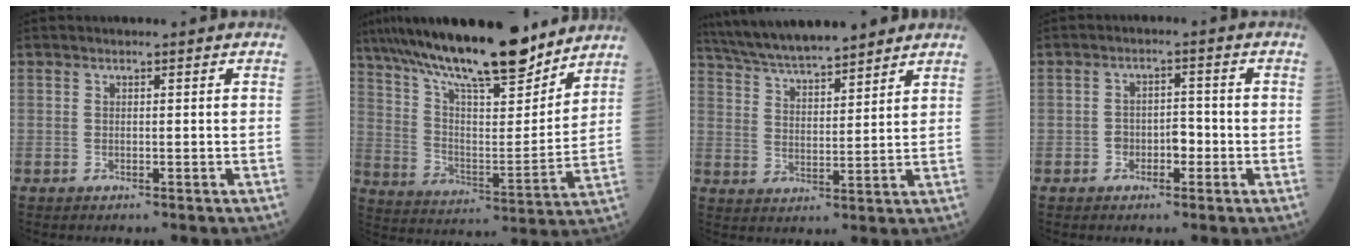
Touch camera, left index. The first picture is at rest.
{"total": 22.2, "force": [18.1, 4.0, 12.3], "torque": [-0.216, 0.009, 0.300]}
{"total": 14.6, "force": [12.9, 2.0, 6.7], "torque": [-0.119, 0.025, 0.220]}
{"total": 3.0, "force": [-1.1, 1.8, 2.1], "torque": [-0.029, 0.011, -0.021]}